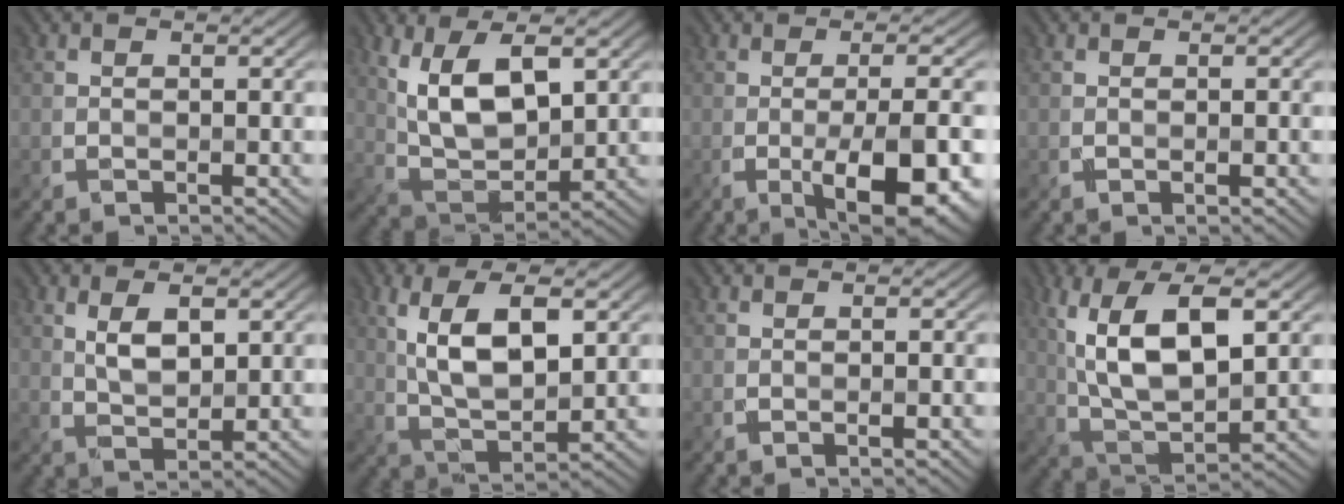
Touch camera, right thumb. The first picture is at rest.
{"total": 9.9, "force": [3.7, 4.7, 7.9], "torque": [-0.171, -0.001, 0.075]}
{"total": 10.6, "force": [-3.6, 3.0, 9.5], "torque": [-0.136, -0.006, -0.042]}
{"total": 0.8, "force": [-0.1, 0.2, 0.8], "torque": [-0.011, 0.001, -0.003]}
{"total": 4.1, "force": [1.7, 1.8, 3.2], "torque": [-0.075, 0.000, 0.038]}
{"total": 9.6, "force": [3.0, 3.9, 8.2], "torque": [-0.166, 0.004, 0.058]}
{"total": 1.1, "force": [-0.2, 0.3, 1.0], "torque": [-0.015, 0.002, -0.004]}
{"total": 12.4, "force": [3.9, 5.2, 10.6], "torque": [-0.214, 0.008, 0.079]}